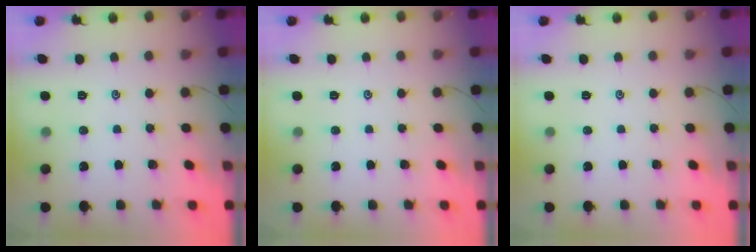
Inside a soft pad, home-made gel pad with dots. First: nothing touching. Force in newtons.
{"total": 0.0}
{"total": 0.0}